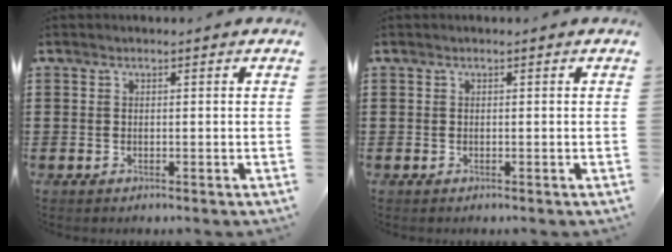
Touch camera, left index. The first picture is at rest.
{"total": 0.0}